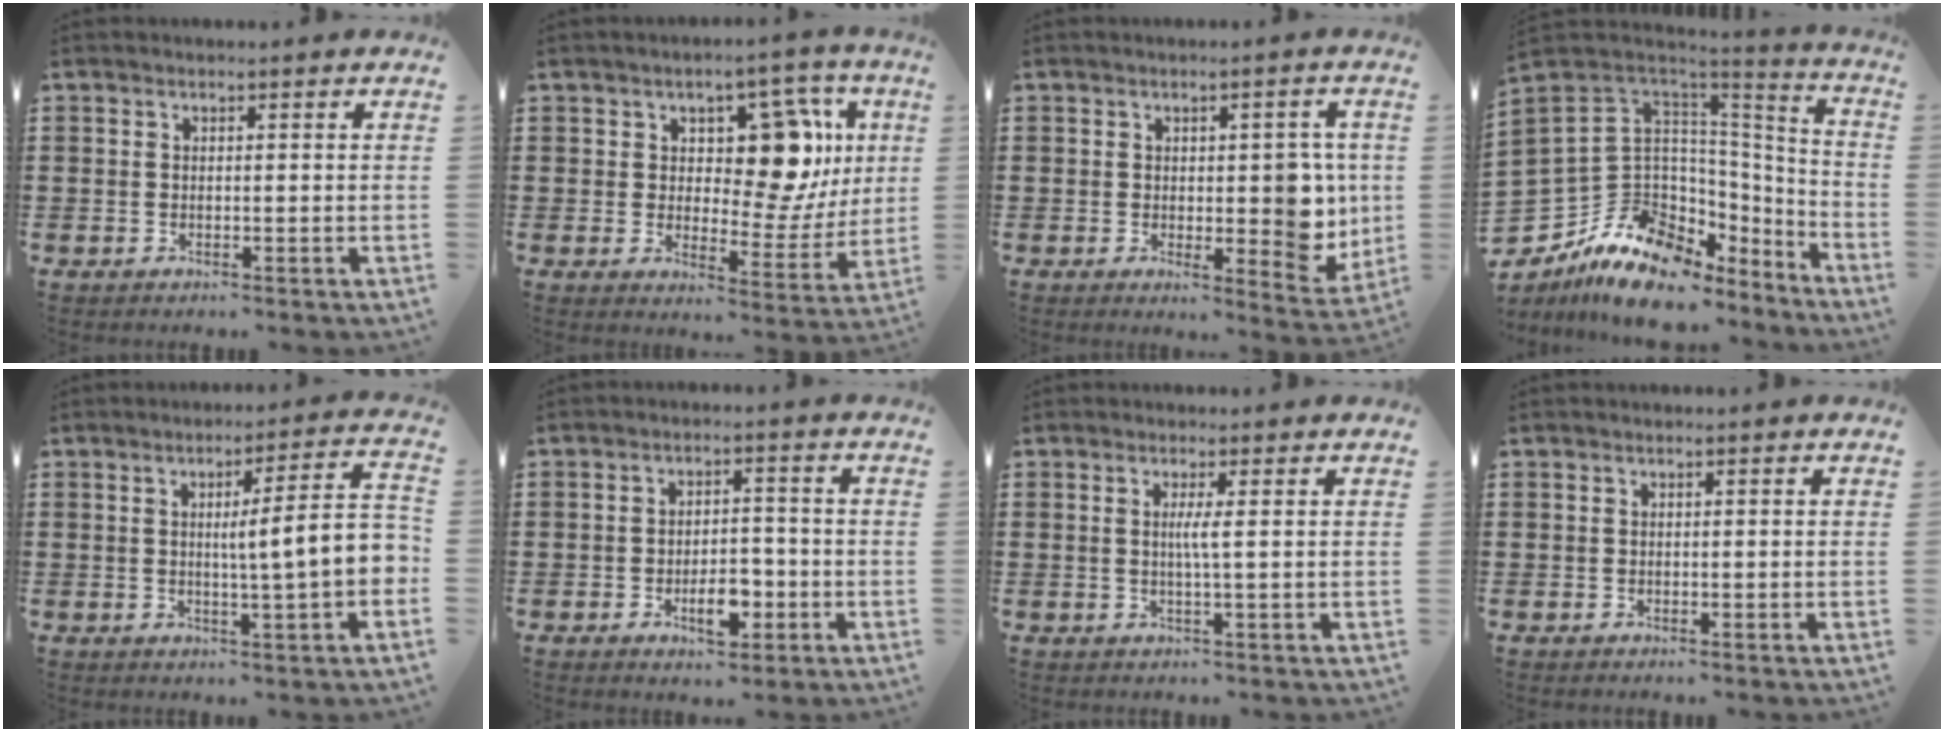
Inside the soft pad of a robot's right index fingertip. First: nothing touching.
{"total": 11.8, "force": [5.2, 6.9, 8.0], "torque": [-0.120, -0.026, 0.090]}
{"total": 6.0, "force": [0.9, 3.5, 4.8], "torque": [-0.052, -0.004, 0.010]}
{"total": 14.1, "force": [-7.4, 9.6, 7.1], "torque": [-0.181, 0.010, -0.134]}
{"total": 8.4, "force": [0.1, 0.6, 8.4], "torque": [-0.134, -0.009, -0.006]}
{"total": 5.6, "force": [-2.4, 2.7, 4.4], "torque": [-0.069, 0.005, -0.044]}
{"total": 2.3, "force": [0.2, -0.3, 2.3], "torque": [-0.043, -0.005, -0.001]}
{"total": 0.0}